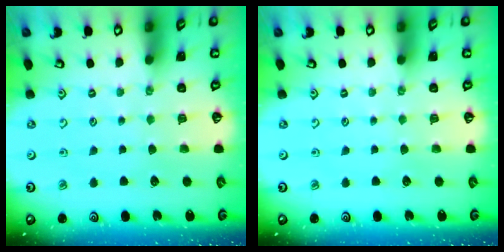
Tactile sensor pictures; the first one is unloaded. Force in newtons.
{"total": 0.0}